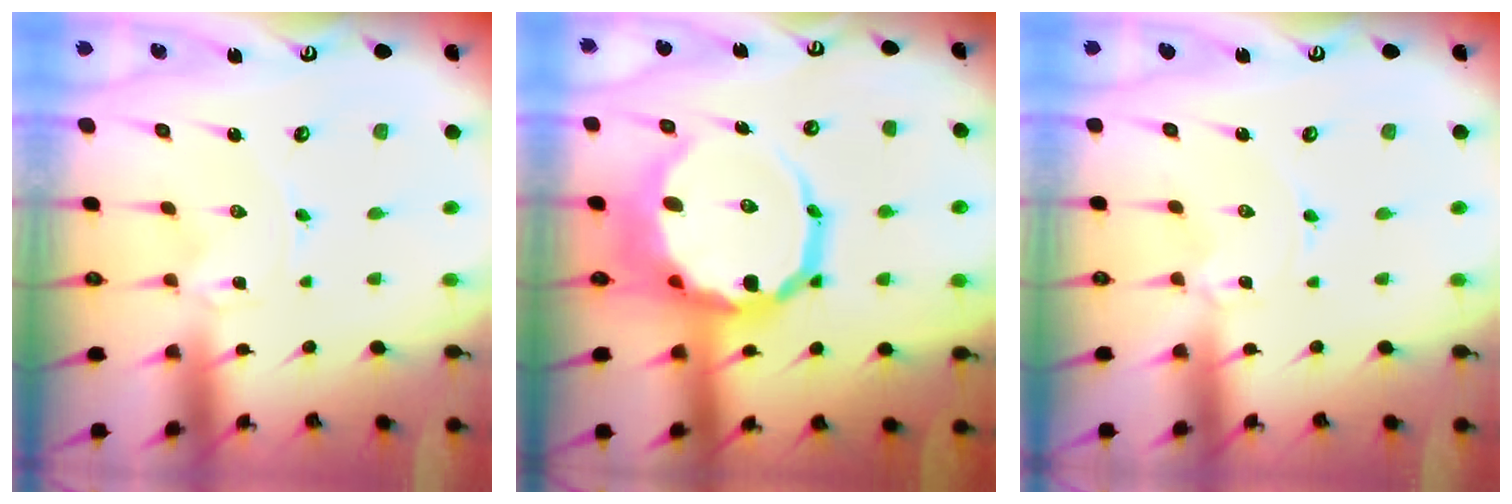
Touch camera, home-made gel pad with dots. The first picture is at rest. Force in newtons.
{"total": 18.8, "press": 18.4, "slide": 3.7}
{"total": 1.3, "press": 1.3, "slide": 0.2}